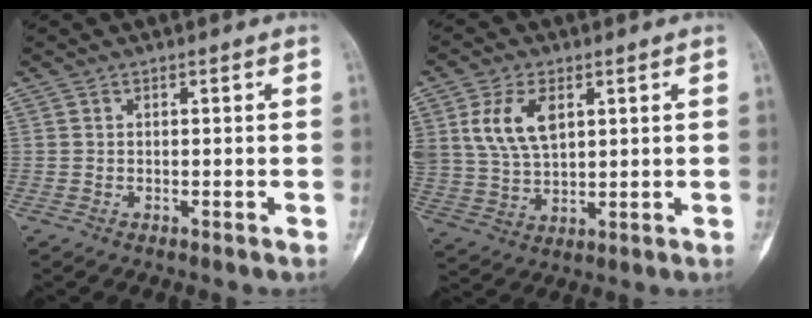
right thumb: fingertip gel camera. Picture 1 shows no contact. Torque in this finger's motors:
{"motor_torque": [-0.63, 1.26, 1.18, 0.31, 0.37]}